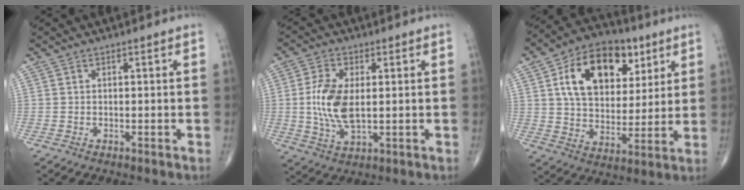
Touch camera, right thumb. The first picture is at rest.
{"total": 9.6, "force": [0.5, 4.8, 8.3], "torque": [-0.179, -0.009, 0.014]}
{"total": 19.1, "force": [7.2, 12.3, 12.7], "torque": [-0.173, -0.013, 0.120]}